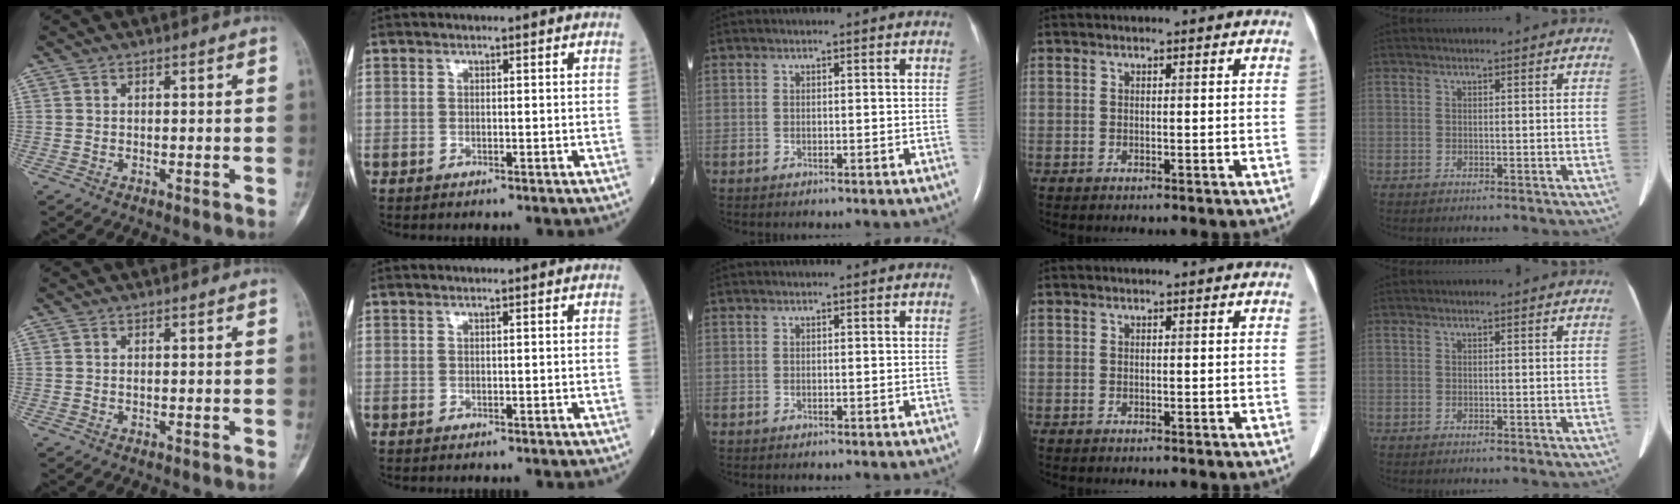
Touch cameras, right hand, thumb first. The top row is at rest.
{}